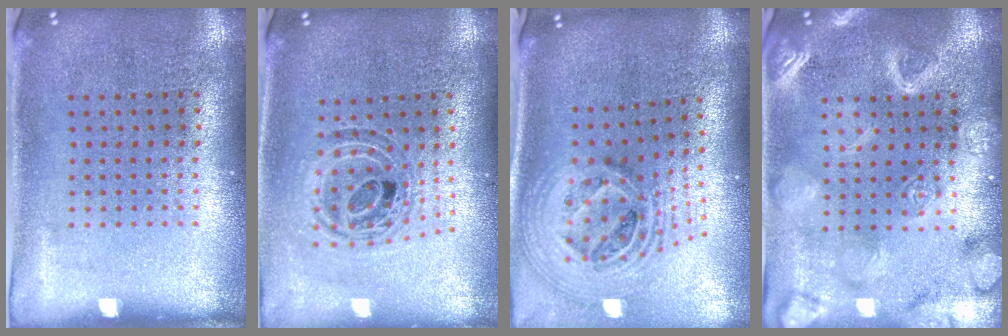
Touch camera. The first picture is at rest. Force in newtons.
{"total": 0.9, "press": 0.9, "slide": 0.2}
{"total": 2.7, "press": 1.9, "slide": 1.9}
{"total": 3.2, "press": 3.2, "slide": 0.2}